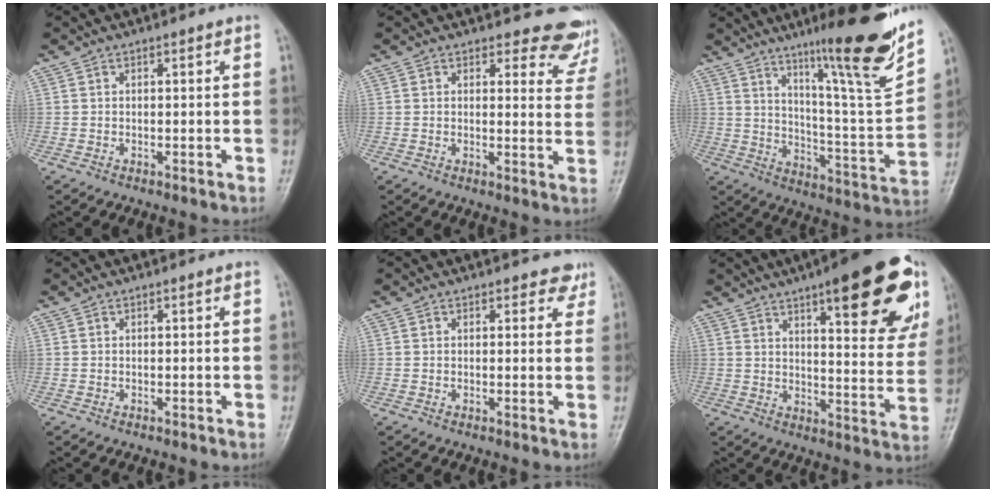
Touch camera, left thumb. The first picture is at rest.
{"total": 8.7, "force": [8.1, 3.1, 0.1], "torque": [0.047, -0.067, 0.060]}
{"total": 20.7, "force": [13.2, 1.9, 15.8], "torque": [-0.199, -0.074, 0.211]}
{"total": 0.0}
{"total": 2.7, "force": [2.1, 1.7, 0.6], "torque": [0.022, -0.011, 0.011]}
{"total": 22.8, "force": [12.1, 6.6, 18.1], "torque": [-0.202, -0.036, 0.163]}